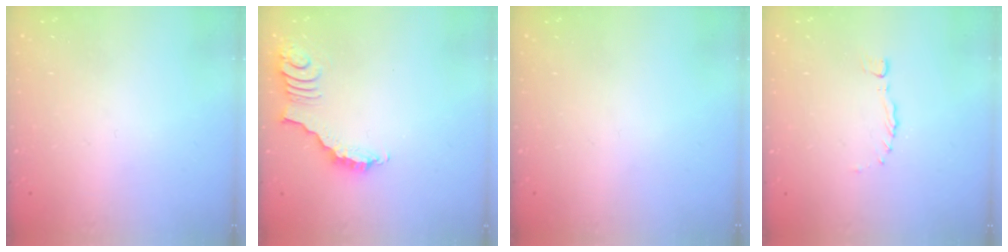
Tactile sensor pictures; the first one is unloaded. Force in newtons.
{"total": 3.3, "press": 3.3, "slide": 0.7}
{"total": 0.0}
{"total": 0.0}